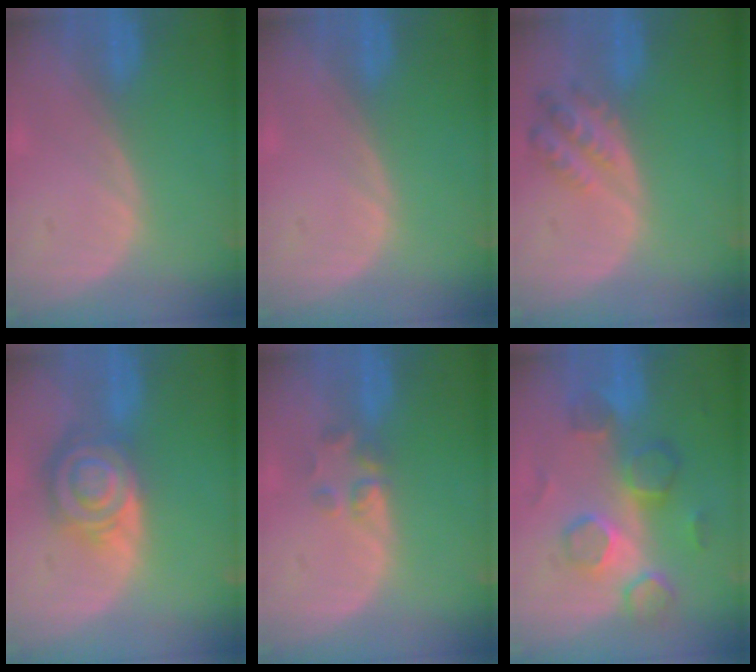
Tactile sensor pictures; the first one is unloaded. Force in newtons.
{"total": 0.0}
{"total": 4.9, "press": 4.9, "slide": 0.4}
{"total": 8.5, "press": 7.3, "slide": 4.4}
{"total": 2.6, "press": 2.4, "slide": 0.9}
{"total": 8.5, "press": 8.3, "slide": 2.1}